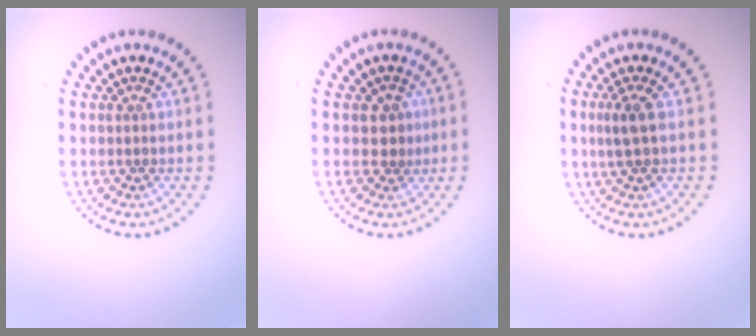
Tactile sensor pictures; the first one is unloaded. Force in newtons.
{"total": 1.7, "press": 1.4, "slide": 0.9}
{"total": 2.0, "press": 1.6, "slide": 1.1}